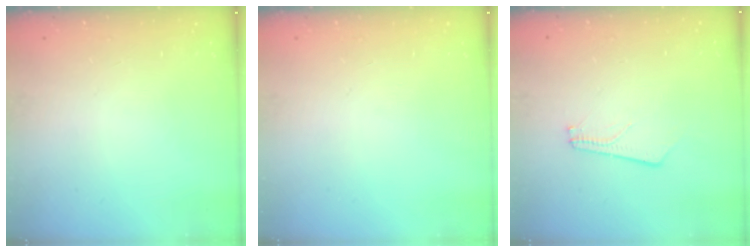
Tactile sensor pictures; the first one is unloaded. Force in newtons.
{"total": 0.0}
{"total": 2.2, "press": 2.2, "slide": 0.3}